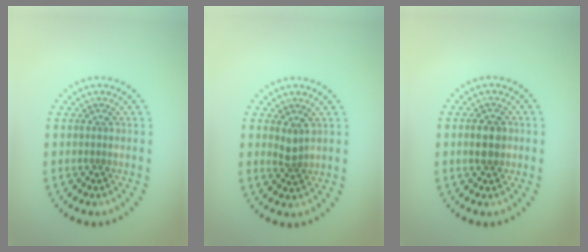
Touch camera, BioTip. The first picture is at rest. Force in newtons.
{"total": 1.3, "press": 1.1, "slide": 0.8}
{"total": 2.7, "press": 2.7, "slide": 0.3}